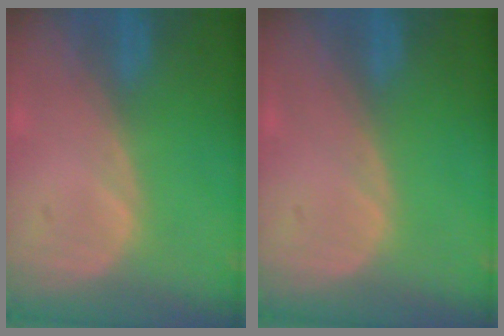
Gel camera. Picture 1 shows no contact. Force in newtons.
{"total": 0.0}